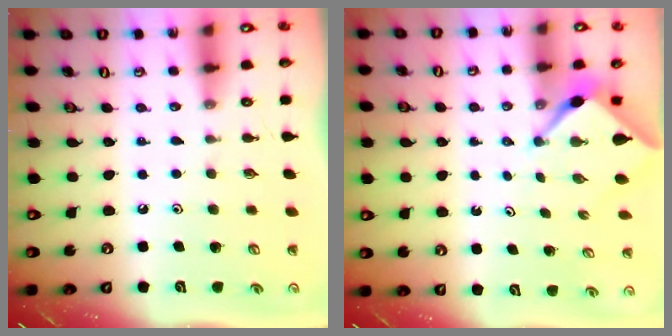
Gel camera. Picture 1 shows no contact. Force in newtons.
{"total": 2.2, "press": 2.2, "slide": 0.3}